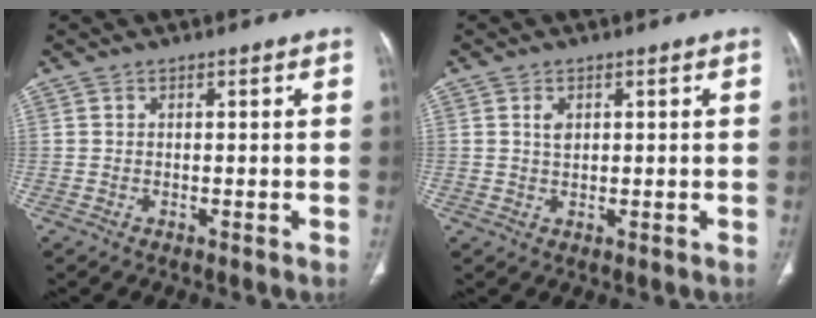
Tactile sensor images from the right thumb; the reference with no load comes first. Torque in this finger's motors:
{"motor_torque": [0.36, 0.33, 0.58, 0.08, -0.03]}